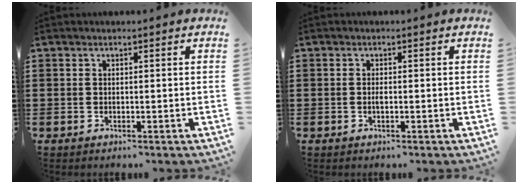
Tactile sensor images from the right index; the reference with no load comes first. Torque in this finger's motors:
{"motor_torque": [2.14, 0.00, 0.08, 0.03]}